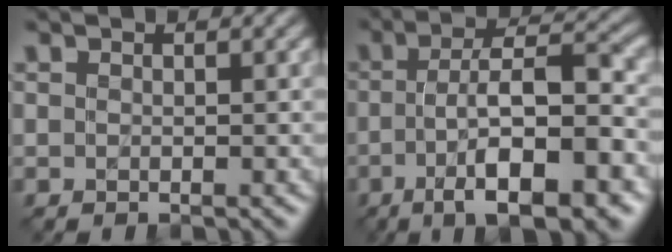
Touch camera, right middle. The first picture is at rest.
{"total": 10.6, "force": [-3.5, 3.1, 9.5], "torque": [-0.145, 0.009, -0.049]}